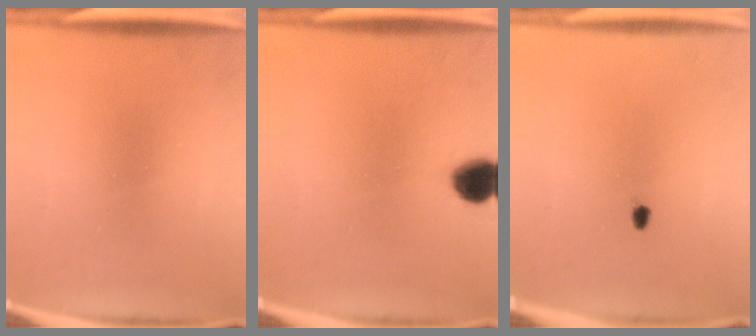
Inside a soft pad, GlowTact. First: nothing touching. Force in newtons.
{"total": 6.9}
{"total": 0.9}